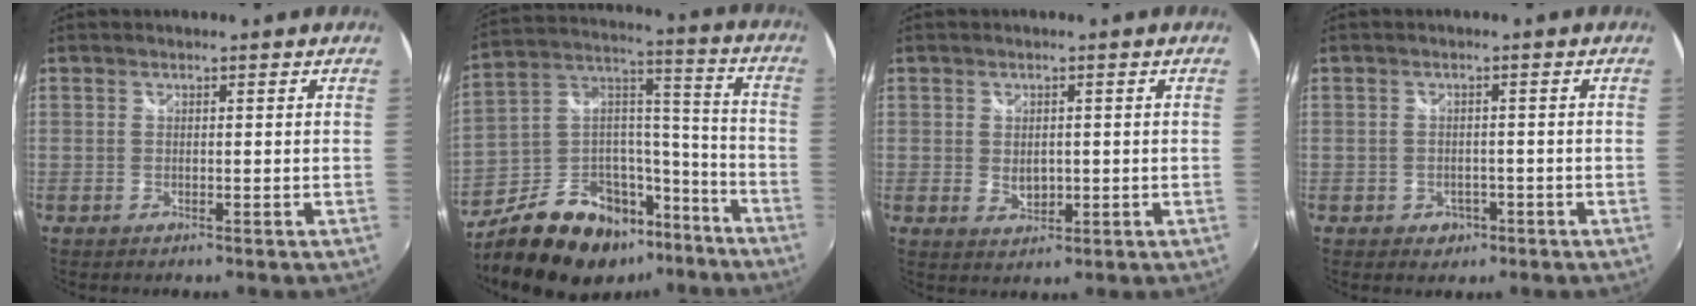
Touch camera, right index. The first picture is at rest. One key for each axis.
{"total": 21.9, "fx": -13.8, "fy": 12.6, "fz": 11.3, "tx": -0.221, "ty": 0.060, "tz": -0.202}
{"total": 3.3, "fx": -0.1, "fy": 2.5, "fz": 2.2, "tx": -0.035, "ty": -0.004, "tz": 0.001}
{"total": 3.3, "fx": -1.5, "fy": 2.7, "fz": 1.1, "tx": -0.026, "ty": 0.002, "tz": -0.015}